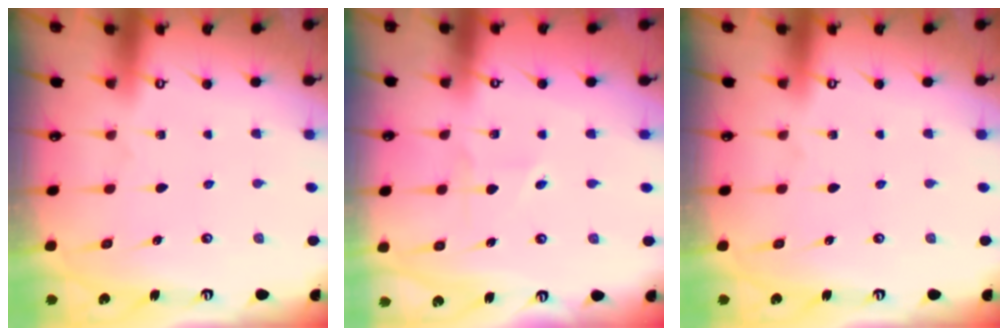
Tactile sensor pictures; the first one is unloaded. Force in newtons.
{"total": 1.9, "press": 1.7, "slide": 1.0}
{"total": 0.0}